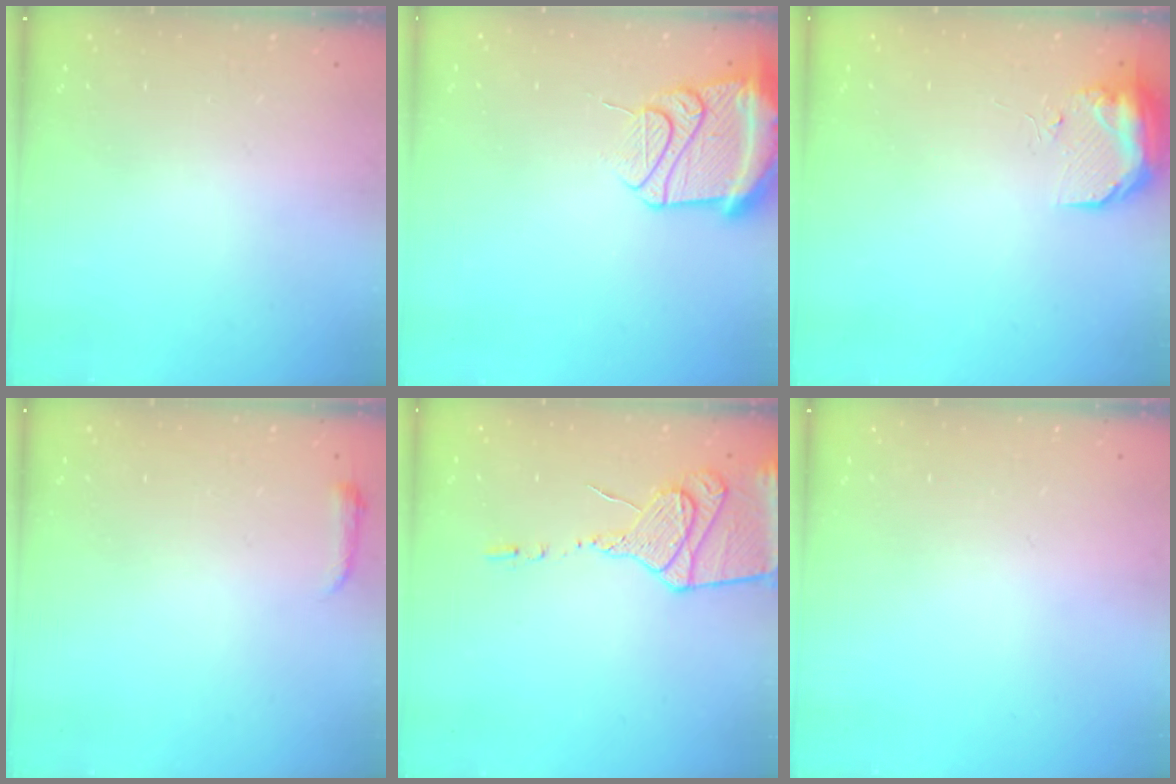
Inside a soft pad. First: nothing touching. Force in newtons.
{"total": 15.3, "press": 15.2, "slide": 1.8}
{"total": 17.0, "press": 11.4, "slide": 12.7}
{"total": 3.0, "press": 2.9, "slide": 0.6}
{"total": 13.7, "press": 13.7, "slide": 1.2}
{"total": 0.0}